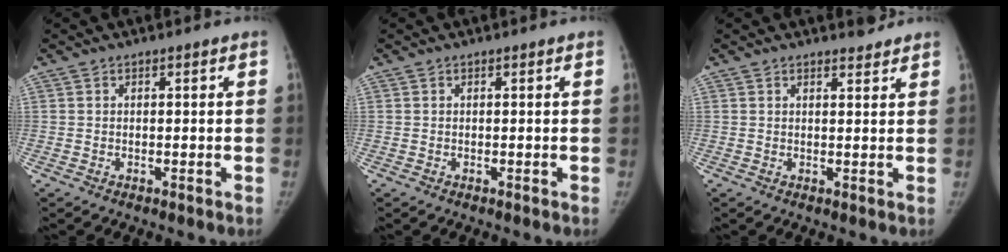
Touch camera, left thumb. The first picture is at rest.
{"total": 0.0}
{"total": 2.2, "force": [2.0, 0.6, 0.4], "torque": [0.007, -0.015, 0.027]}